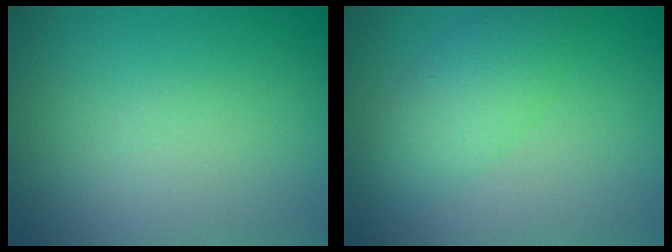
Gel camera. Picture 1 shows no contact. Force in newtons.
{"total": 3.5, "press": 3.4, "slide": 0.1}